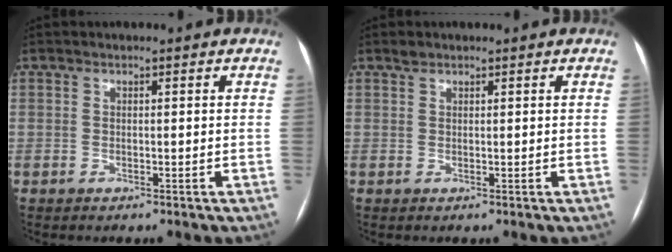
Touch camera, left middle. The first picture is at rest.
{"total": 0.7, "force": [0.7, 0.2, 0.1], "torque": [-0.007, 0.003, 0.014]}